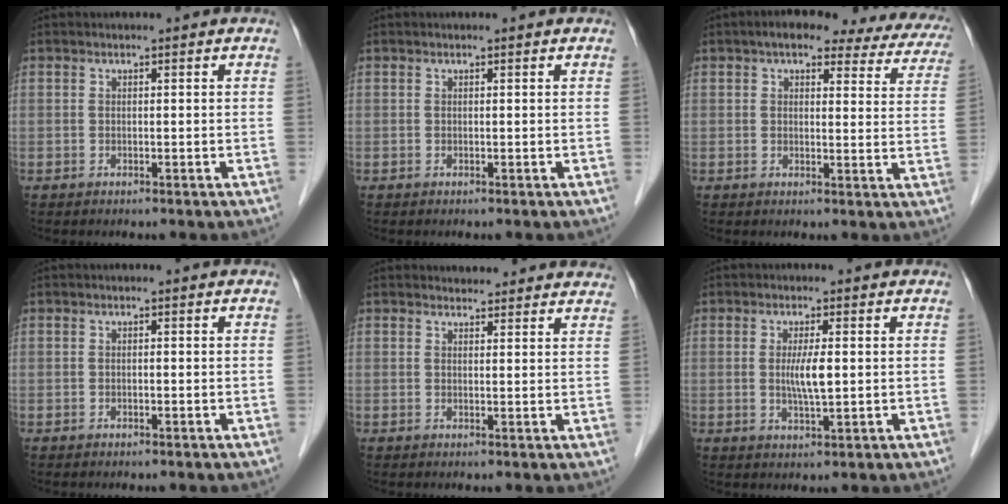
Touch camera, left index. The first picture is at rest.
{"total": 0.0}
{"total": 17.4, "force": [13.8, 5.7, 8.8], "torque": [-0.091, 0.030, 0.145]}
{"total": 0.0}
{"total": 7.2, "force": [7.0, 1.6, 0.9], "torque": [0.006, 0.010, 0.060]}
{"total": 4.0, "force": [0.3, 0.4, 4.0], "torque": [-0.077, -0.006, 0.006]}